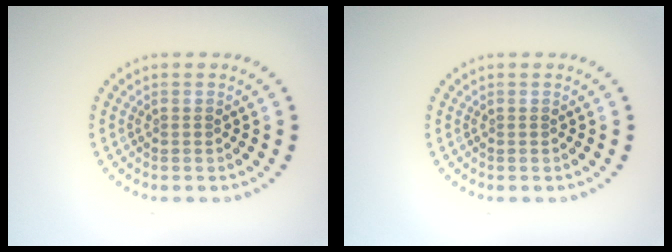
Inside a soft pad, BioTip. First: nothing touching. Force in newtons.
{"total": 0.0}